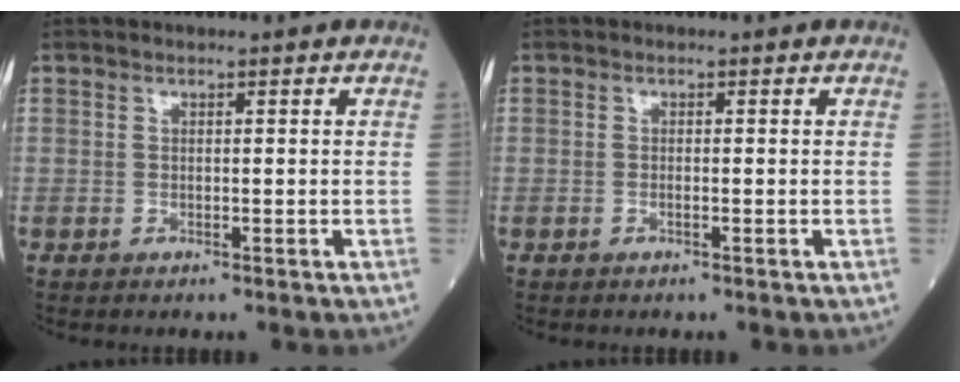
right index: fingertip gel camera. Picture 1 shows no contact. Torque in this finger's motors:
{"motor_torque": [-0.28, -0.08, -0.06, -0.01]}